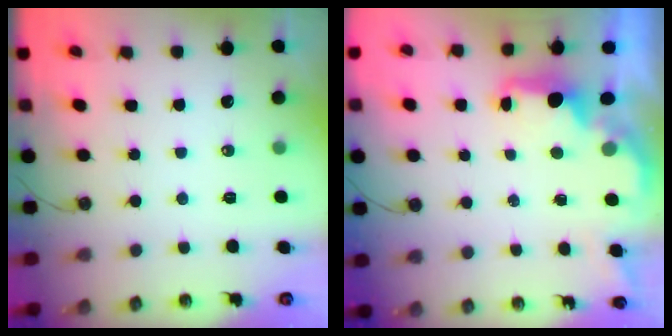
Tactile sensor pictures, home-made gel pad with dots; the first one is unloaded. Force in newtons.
{"total": 1.8, "press": 1.7, "slide": 0.6}